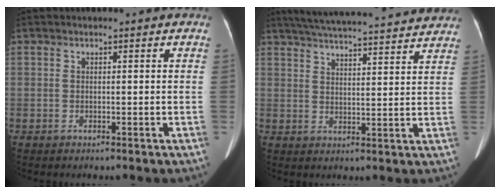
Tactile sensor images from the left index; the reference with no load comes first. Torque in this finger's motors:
{"motor_torque": [0.21, -0.55, -0.02, 0.04]}